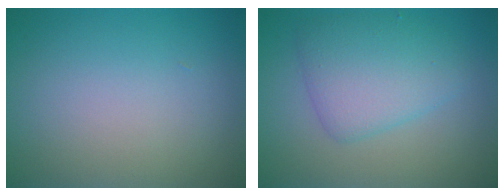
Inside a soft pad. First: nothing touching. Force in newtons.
{"total": 4.4, "press": 4.4, "slide": 0.0}